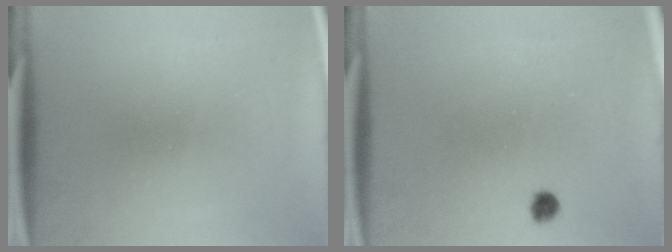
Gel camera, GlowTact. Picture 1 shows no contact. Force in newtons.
{"total": 1.7}